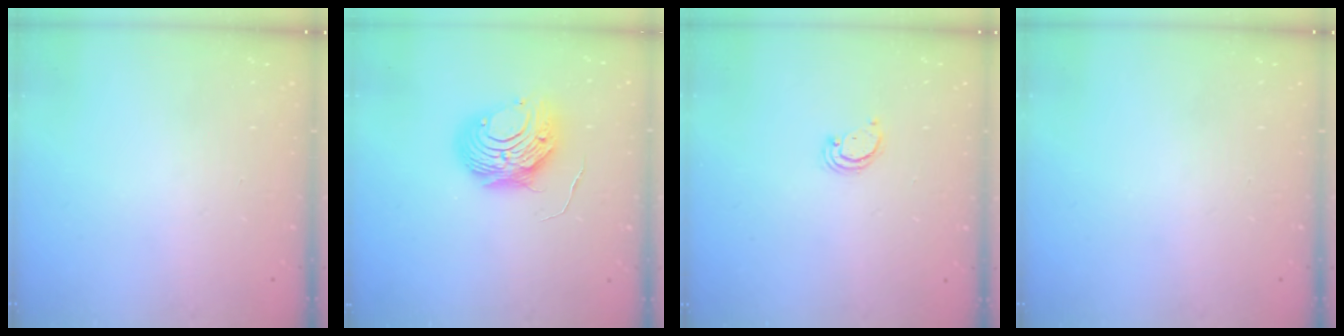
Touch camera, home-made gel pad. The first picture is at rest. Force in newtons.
{"total": 9.4, "press": 9.4, "slide": 1.0}
{"total": 2.4, "press": 2.4, "slide": 0.2}
{"total": 0.0}